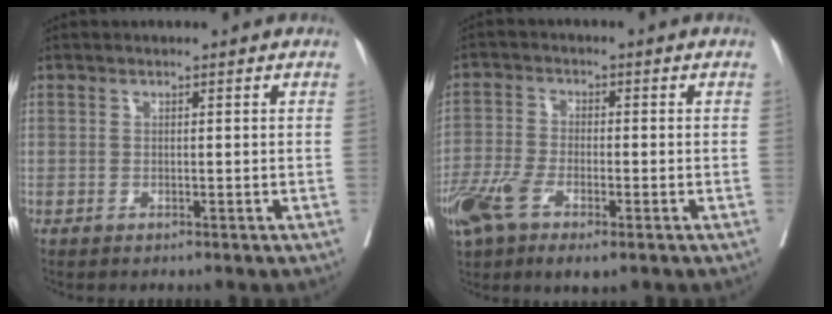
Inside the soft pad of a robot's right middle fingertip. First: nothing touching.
{"total": 10.6, "force": [-5.6, 3.9, 8.1], "torque": [-0.166, -0.016, -0.101]}